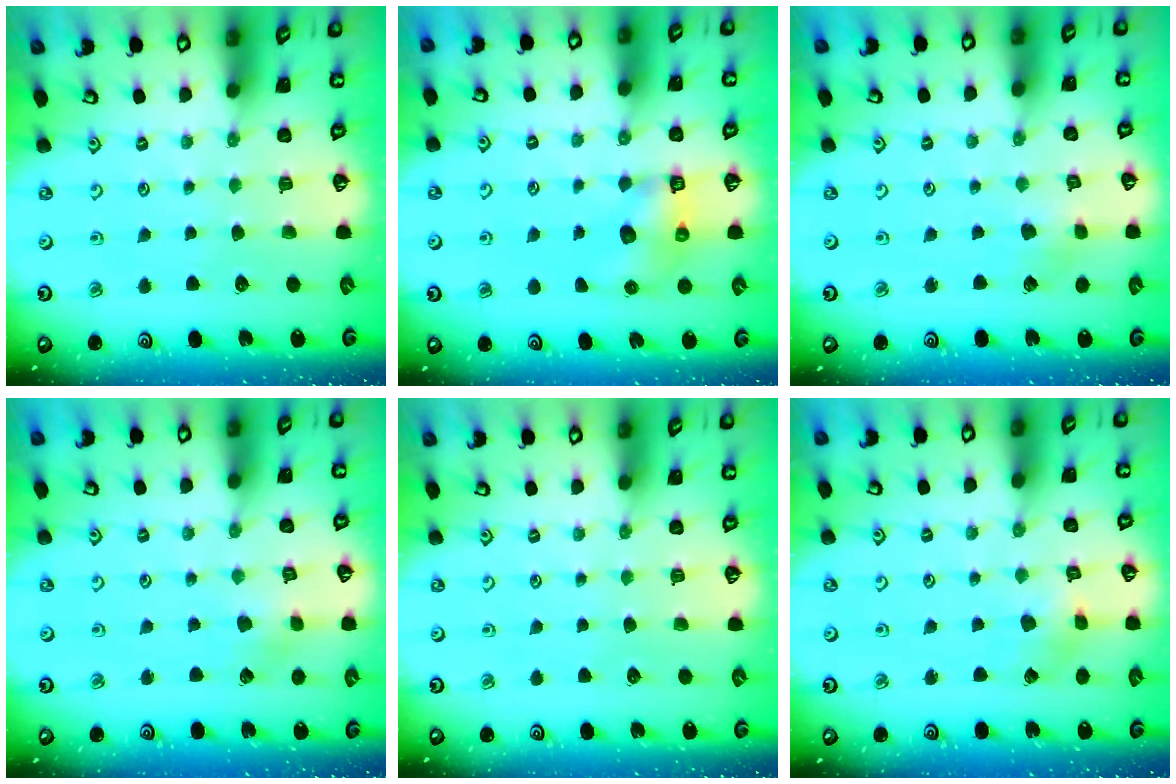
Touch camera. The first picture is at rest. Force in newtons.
{"total": 6.8, "press": 6.8, "slide": 0.7}
{"total": 2.8, "press": 2.8, "slide": 0.6}
{"total": 2.8, "press": 2.7, "slide": 0.6}
{"total": 0.0}
{"total": 2.0, "press": 2.0, "slide": 0.3}